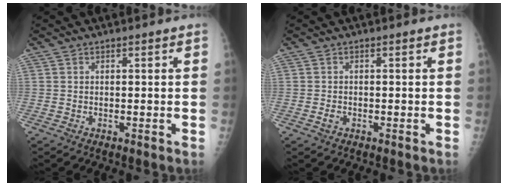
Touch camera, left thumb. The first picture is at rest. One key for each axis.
{"total": 1.3, "fx": -0.5, "fy": 1.0, "fz": 0.7, "tx": -0.011, "ty": 0.001, "tz": -0.010}